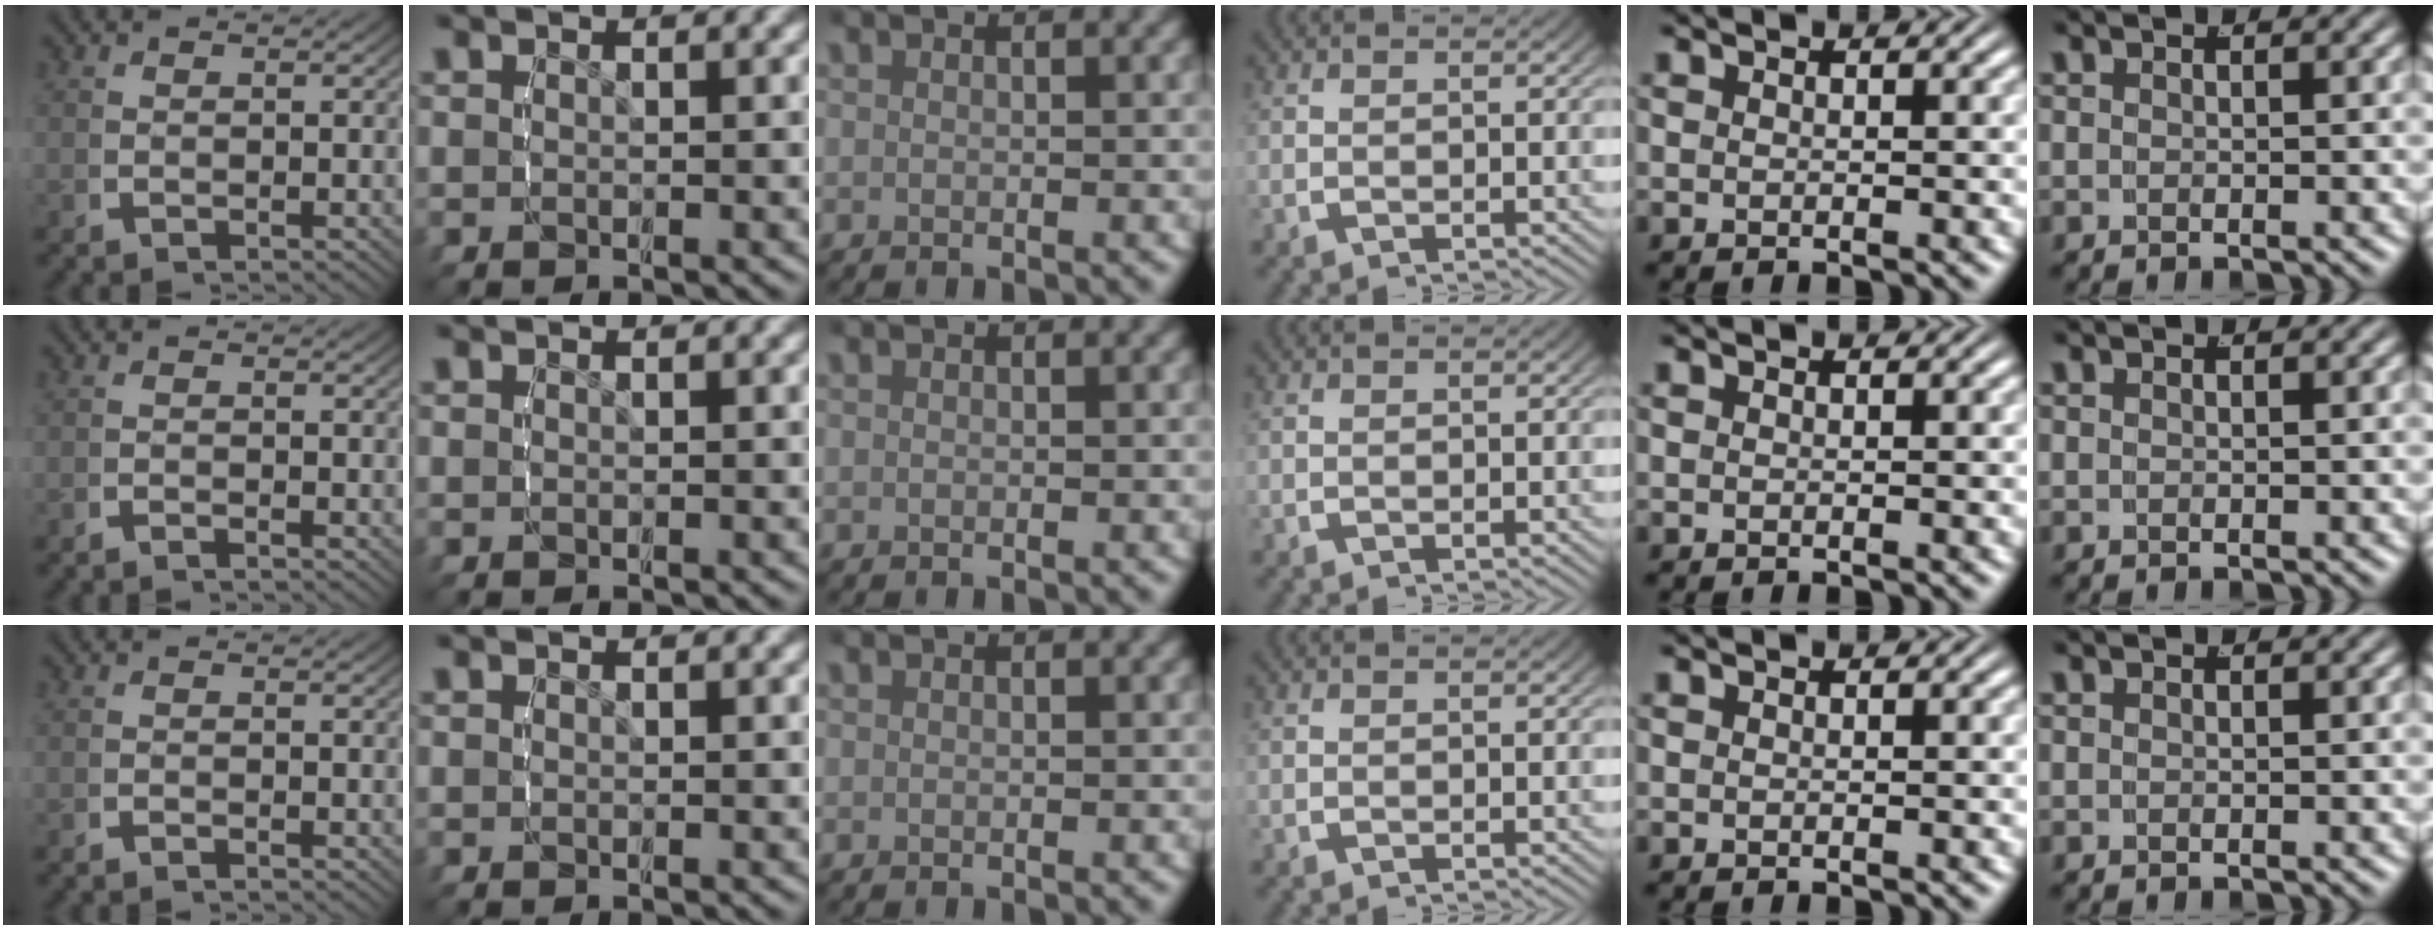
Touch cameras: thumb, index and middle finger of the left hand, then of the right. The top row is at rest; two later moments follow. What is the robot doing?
{"motion": "lift_and_place", "object": "lipstick"}